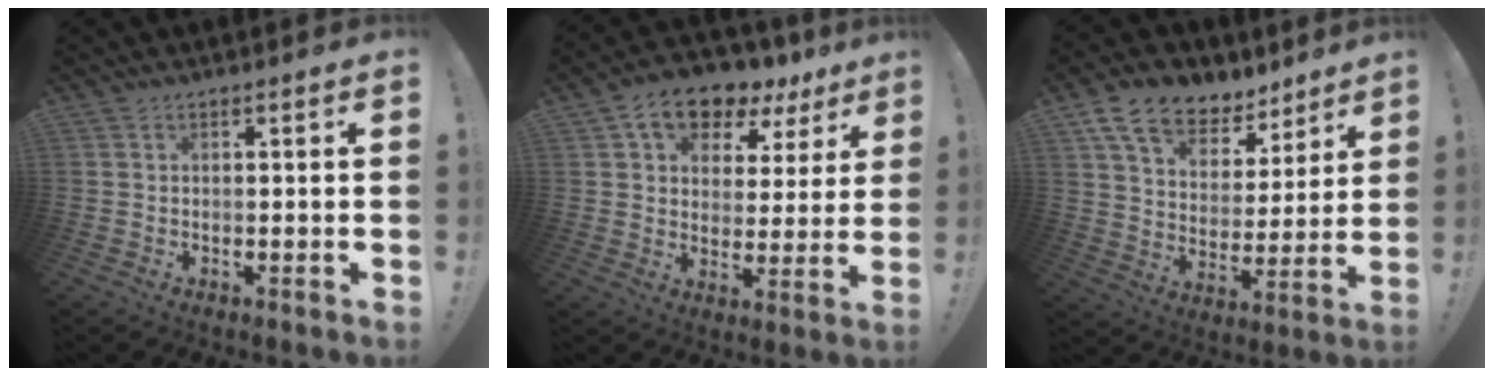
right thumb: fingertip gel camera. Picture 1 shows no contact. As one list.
[{"total": 10.7, "force": [7.0, 6.5, 4.9], "torque": [-0.083, -0.044, 0.130]}, {"total": 13.4, "force": [9.5, 7.6, 5.6], "torque": [-0.104, -0.063, 0.176]}]